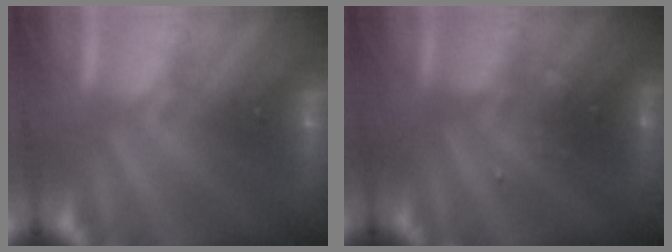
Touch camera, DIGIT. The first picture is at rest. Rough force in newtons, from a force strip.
{"total": 2.4}